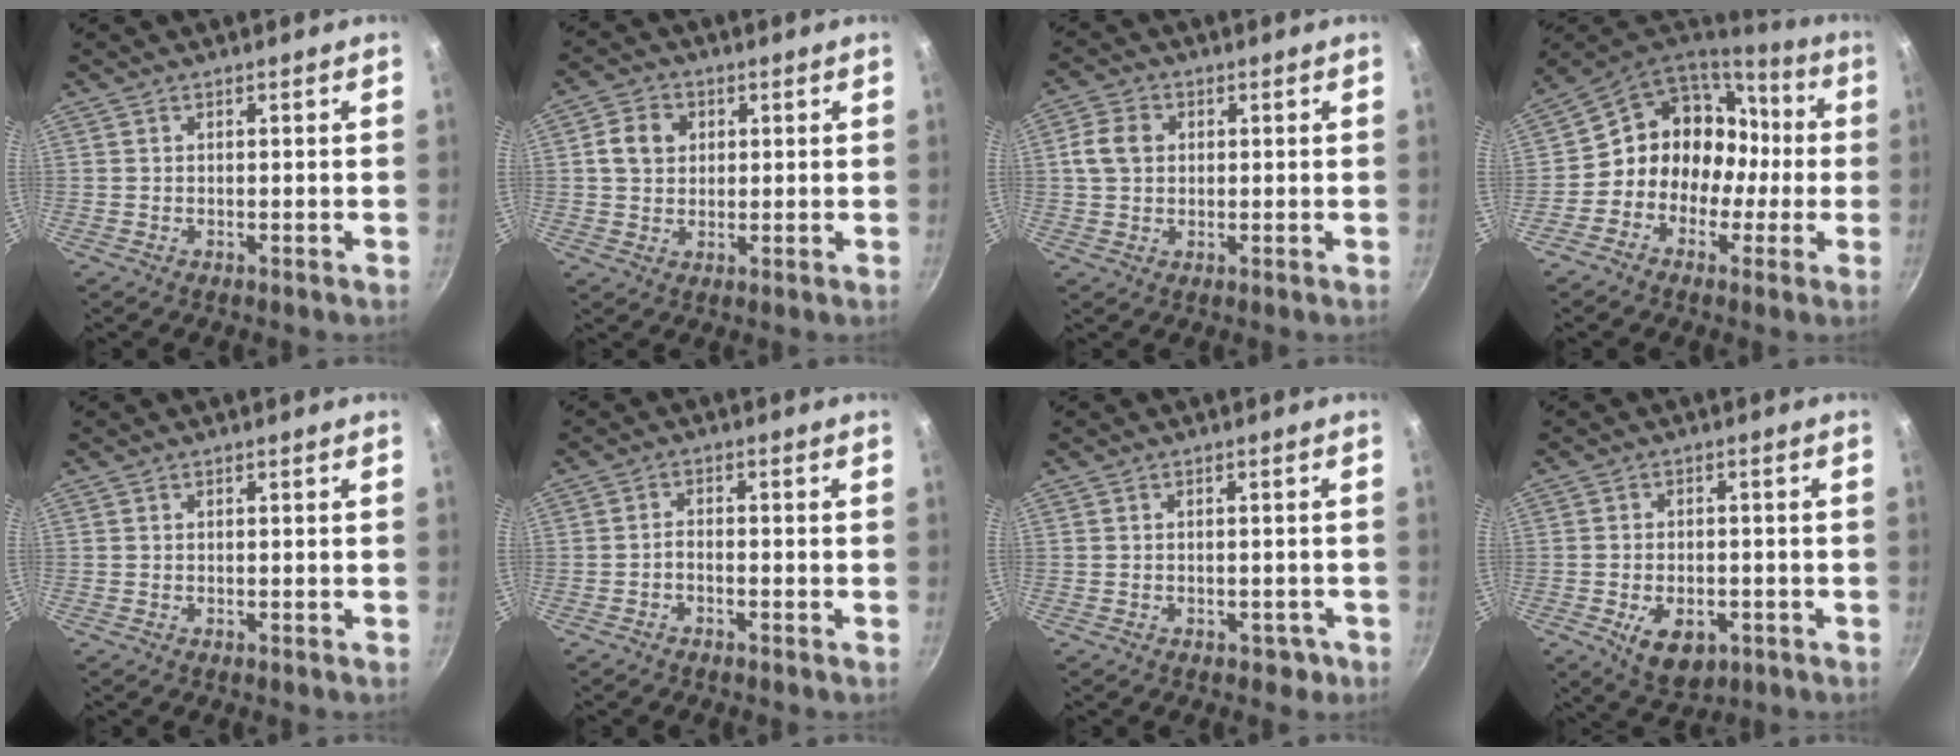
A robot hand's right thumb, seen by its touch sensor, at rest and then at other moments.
{"total": 6.0, "force": [1.3, 5.0, 3.0], "torque": [-0.036, 0.006, 0.016]}
{"total": 5.6, "force": [0.9, 4.5, 3.2], "torque": [-0.048, 0.007, 0.009]}
{"total": 14.8, "force": [-1.0, 12.6, 7.6], "torque": [-0.055, 0.059, -0.029]}
{"total": 0.0}
{"total": 1.7, "force": [-1.3, 0.5, 0.9], "torque": [-0.019, 0.015, -0.027]}
{"total": 2.4, "force": [-1.1, 1.8, 1.1], "torque": [0.002, 0.019, 0.004]}
{"total": 8.2, "force": [-3.0, 5.1, 5.7], "torque": [-0.075, 0.006, -0.036]}